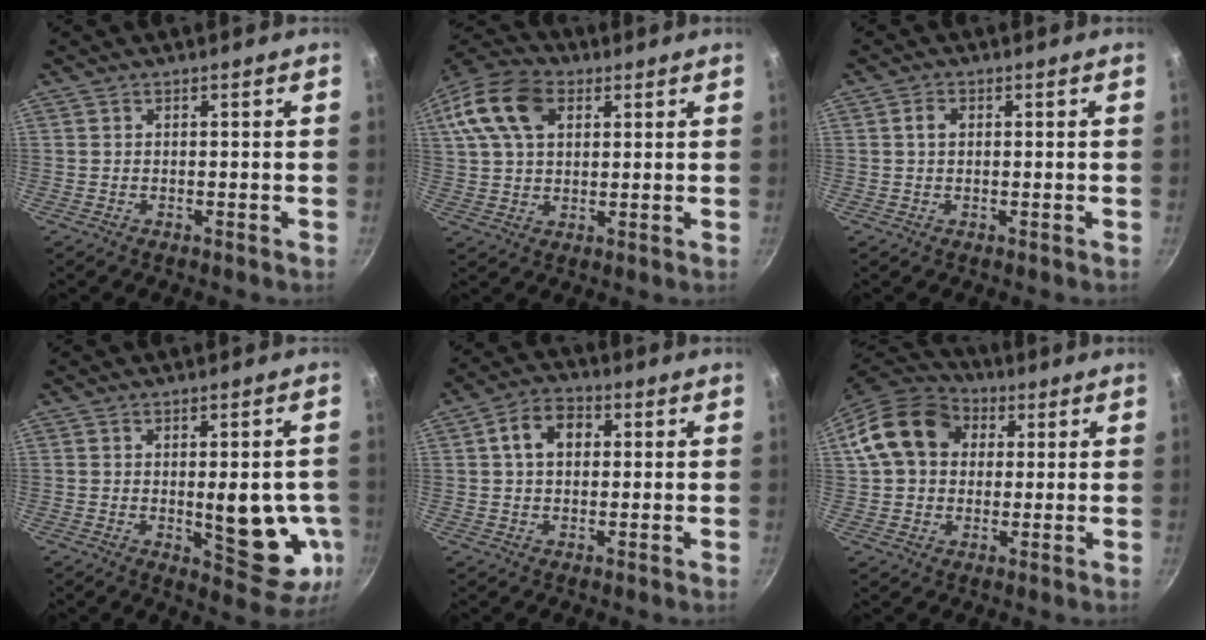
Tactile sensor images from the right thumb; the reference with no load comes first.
{"total": 17.6, "force": [6.2, 11.7, 11.5], "torque": [-0.234, 0.023, 0.102]}
{"total": 1.9, "force": [0.3, 1.4, 1.2], "torque": [-0.018, 0.004, 0.004]}
{"total": 14.2, "force": [-1.3, 5.7, 12.9], "torque": [-0.129, -0.021, -0.010]}
{"total": 7.5, "force": [1.5, 5.5, 4.9], "torque": [-0.060, 0.013, 0.015]}
{"total": 16.3, "force": [4.1, 12.8, 9.2], "torque": [-0.151, 0.026, 0.058]}